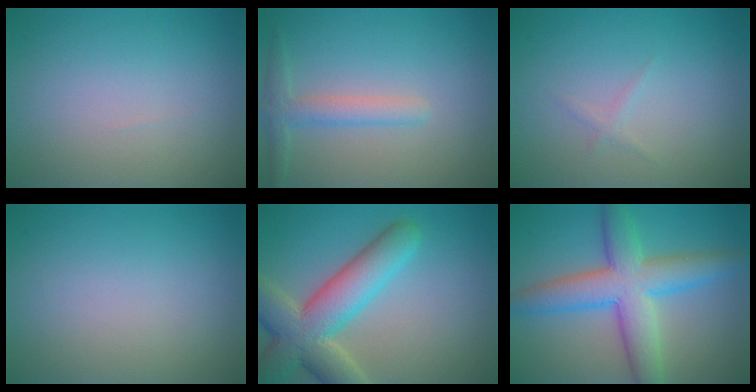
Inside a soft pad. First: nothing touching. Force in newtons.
{"total": 2.4, "press": 2.4, "slide": 0.2}
{"total": 0.7, "press": 0.7, "slide": 0.1}
{"total": 0.0}
{"total": 8.1, "press": 8.1, "slide": 0.6}
{"total": 7.7, "press": 7.7, "slide": 0.1}